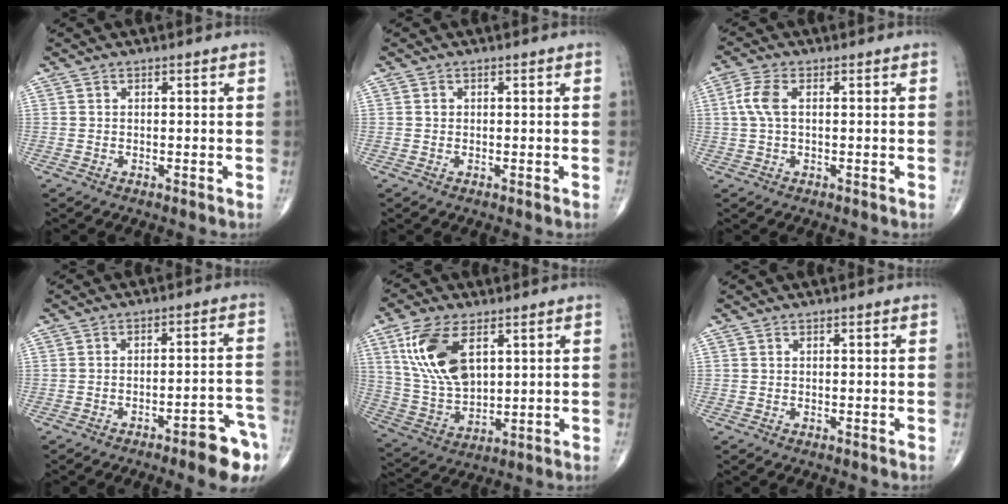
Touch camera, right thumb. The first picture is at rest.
{"total": 0.5, "force": [0.0, 0.5, 0.2], "torque": [0.000, 0.002, 0.000]}
{"total": 4.5, "force": [0.6, 2.2, 3.8], "torque": [-0.106, 0.013, 0.009]}
{"total": 9.5, "force": [-6.0, 2.1, 7.1], "torque": [-0.076, 0.050, -0.074]}
{"total": 14.4, "force": [5.6, 7.6, 10.8], "torque": [-0.210, -0.020, 0.120]}
{"total": 0.0}